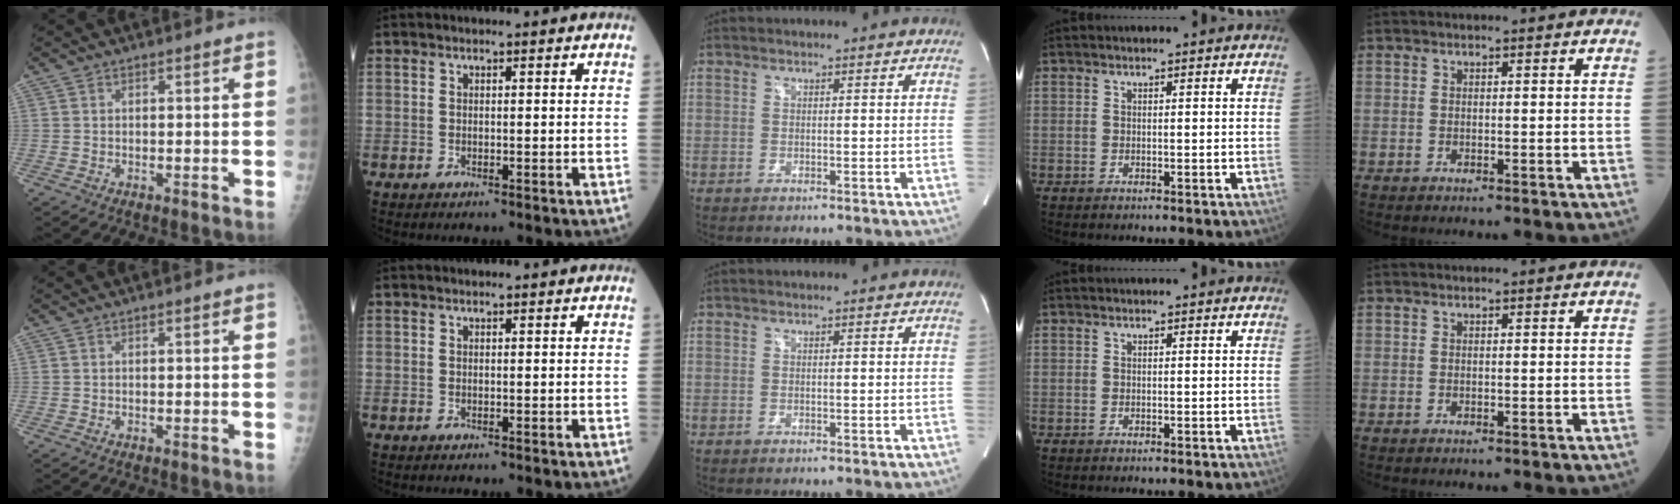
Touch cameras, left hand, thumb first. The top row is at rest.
{}